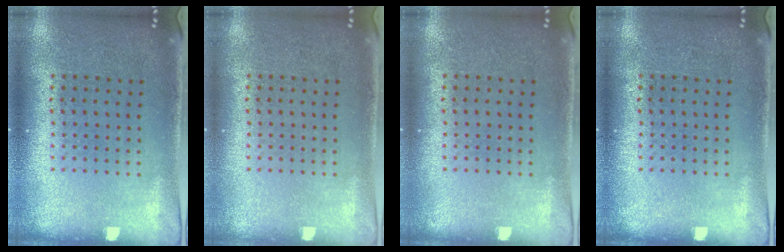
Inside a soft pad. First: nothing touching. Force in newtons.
{"total": 0.0}
{"total": 0.0}
{"total": 0.0}